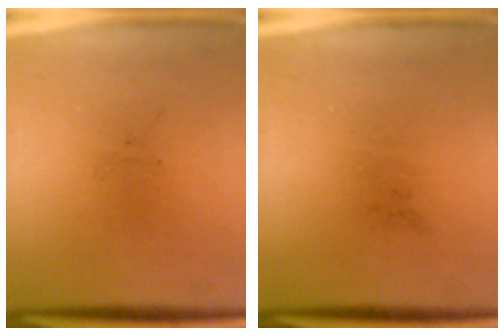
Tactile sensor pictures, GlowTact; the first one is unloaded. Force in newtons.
{"total": 0.0}